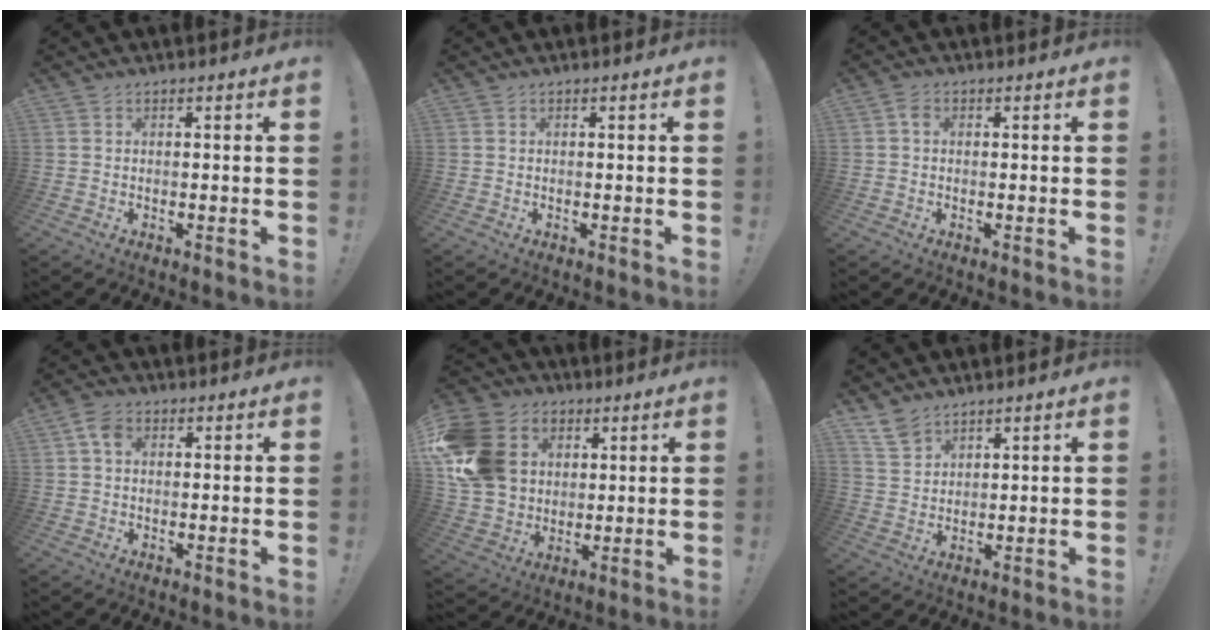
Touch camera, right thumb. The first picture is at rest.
{"total": 0.0}
{"total": 2.0, "force": [0.1, 1.4, 1.5], "torque": [-0.023, 0.004, 0.000]}
{"total": 4.6, "force": [1.2, 3.1, 3.2], "torque": [-0.056, 0.007, 0.024]}
{"total": 19.4, "force": [4.3, 15.8, 10.3], "torque": [-0.188, -0.005, 0.096]}
{"total": 6.2, "force": [4.9, 3.1, 2.1], "torque": [-0.034, -0.028, 0.095]}